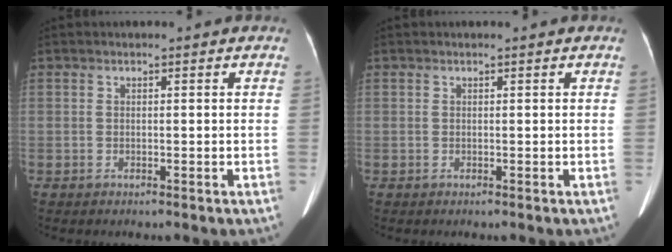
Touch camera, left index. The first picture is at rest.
{"total": 0.0}